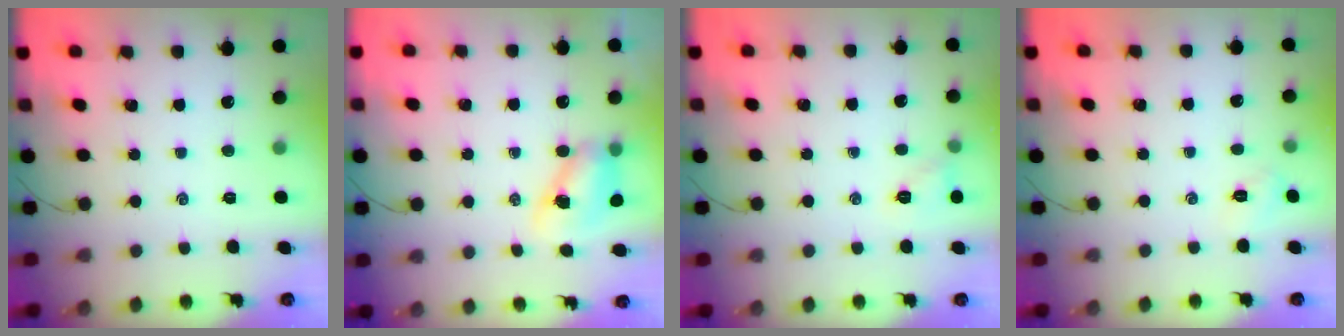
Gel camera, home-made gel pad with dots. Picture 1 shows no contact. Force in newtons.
{"total": 8.6, "press": 8.4, "slide": 1.5}
{"total": 6.3, "press": 6.2, "slide": 1.3}
{"total": 3.1, "press": 3.0, "slide": 0.9}